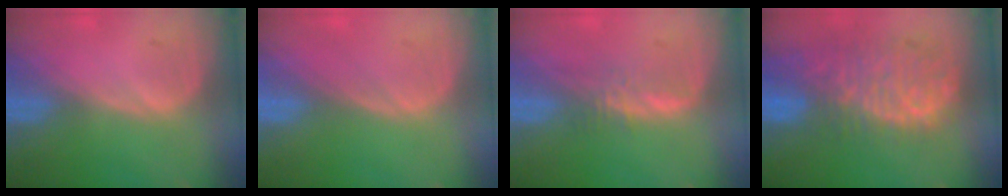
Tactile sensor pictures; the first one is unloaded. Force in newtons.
{"total": 0.0}
{"total": 2.4, "press": 2.4, "slide": 0.2}
{"total": 11.3, "press": 9.6, "slide": 5.8}